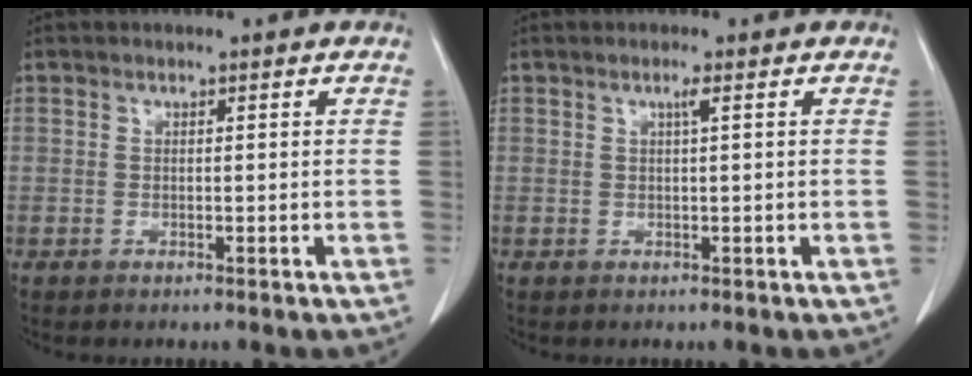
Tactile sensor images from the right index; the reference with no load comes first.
{"total": 1.0, "force": [0.4, -0.2, 0.9], "torque": [-0.019, 0.001, 0.009]}